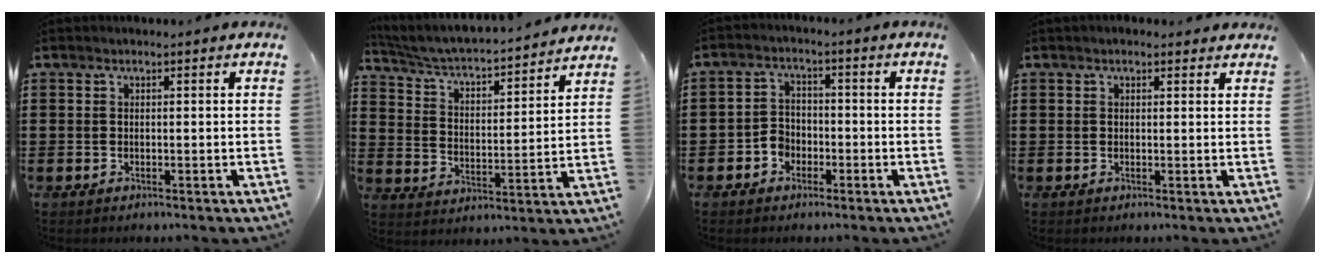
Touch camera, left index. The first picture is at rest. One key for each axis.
{"total": 3.6, "fx": 3.4, "fy": 0.0, "fz": 1.3, "tx": -0.044, "ty": -0.038, "tz": 0.046}
{"total": 3.1, "fx": -1.7, "fy": 2.4, "fz": 1.1, "tx": -0.028, "ty": 0.007, "tz": -0.036}
{"total": 1.2, "fx": 1.0, "fy": 0.4, "fz": 0.4, "tx": -0.009, "ty": 0.004, "tz": 0.019}